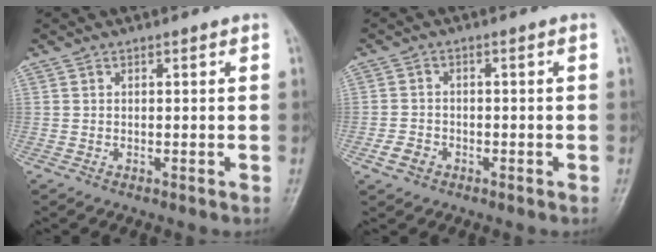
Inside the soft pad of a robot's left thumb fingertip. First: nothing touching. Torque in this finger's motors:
{"motor_torque": [-0.01, 0.09, -0.29, 0.14, 0.00]}